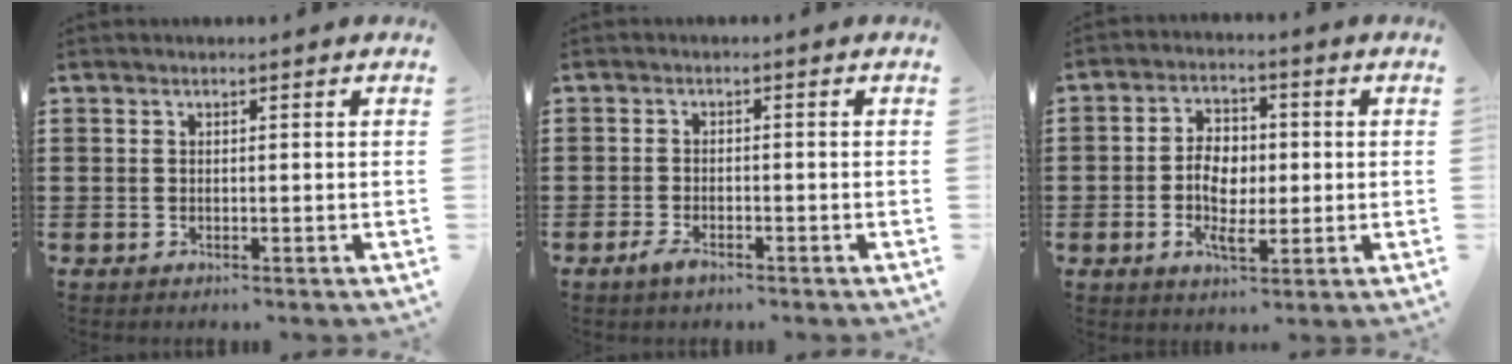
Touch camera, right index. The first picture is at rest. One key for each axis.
{"total": 1.8, "fx": -1.3, "fy": 0.8, "fz": 1.0, "tx": -0.029, "ty": -0.003, "tz": -0.027}
{"total": 6.1, "fx": -0.7, "fy": 3.8, "fz": 4.8, "tx": -0.093, "ty": 0.007, "tz": -0.017}